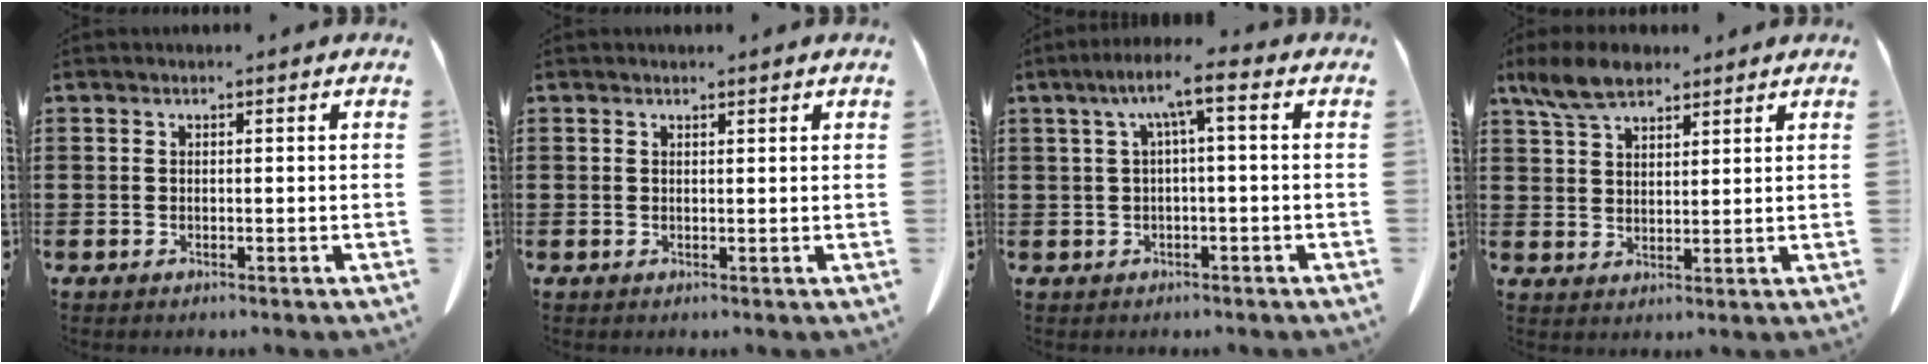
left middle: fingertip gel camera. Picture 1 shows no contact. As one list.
[{"total": 0.7, "force": [0.7, 0.0, 0.2], "torque": [-0.006, -0.001, 0.014]}, {"total": 5.7, "force": [0.8, 0.7, 5.6], "torque": [-0.109, 0.007, 0.009]}, {"total": 6.6, "force": [5.2, 2.6, 3.2], "torque": [-0.080, -0.001, 0.099]}]